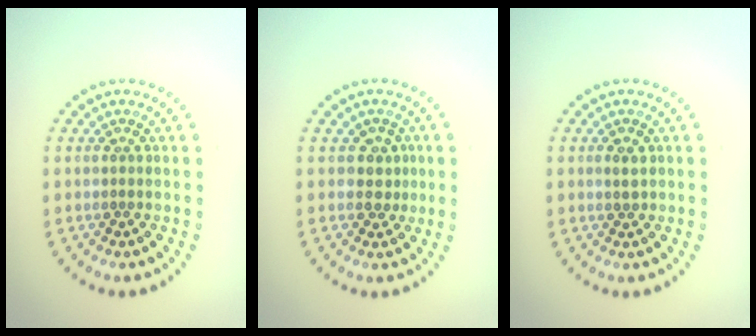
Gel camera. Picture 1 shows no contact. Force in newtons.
{"total": 1.8, "press": 1.4, "slide": 1.2}
{"total": 1.0, "press": 1.0, "slide": 0.3}